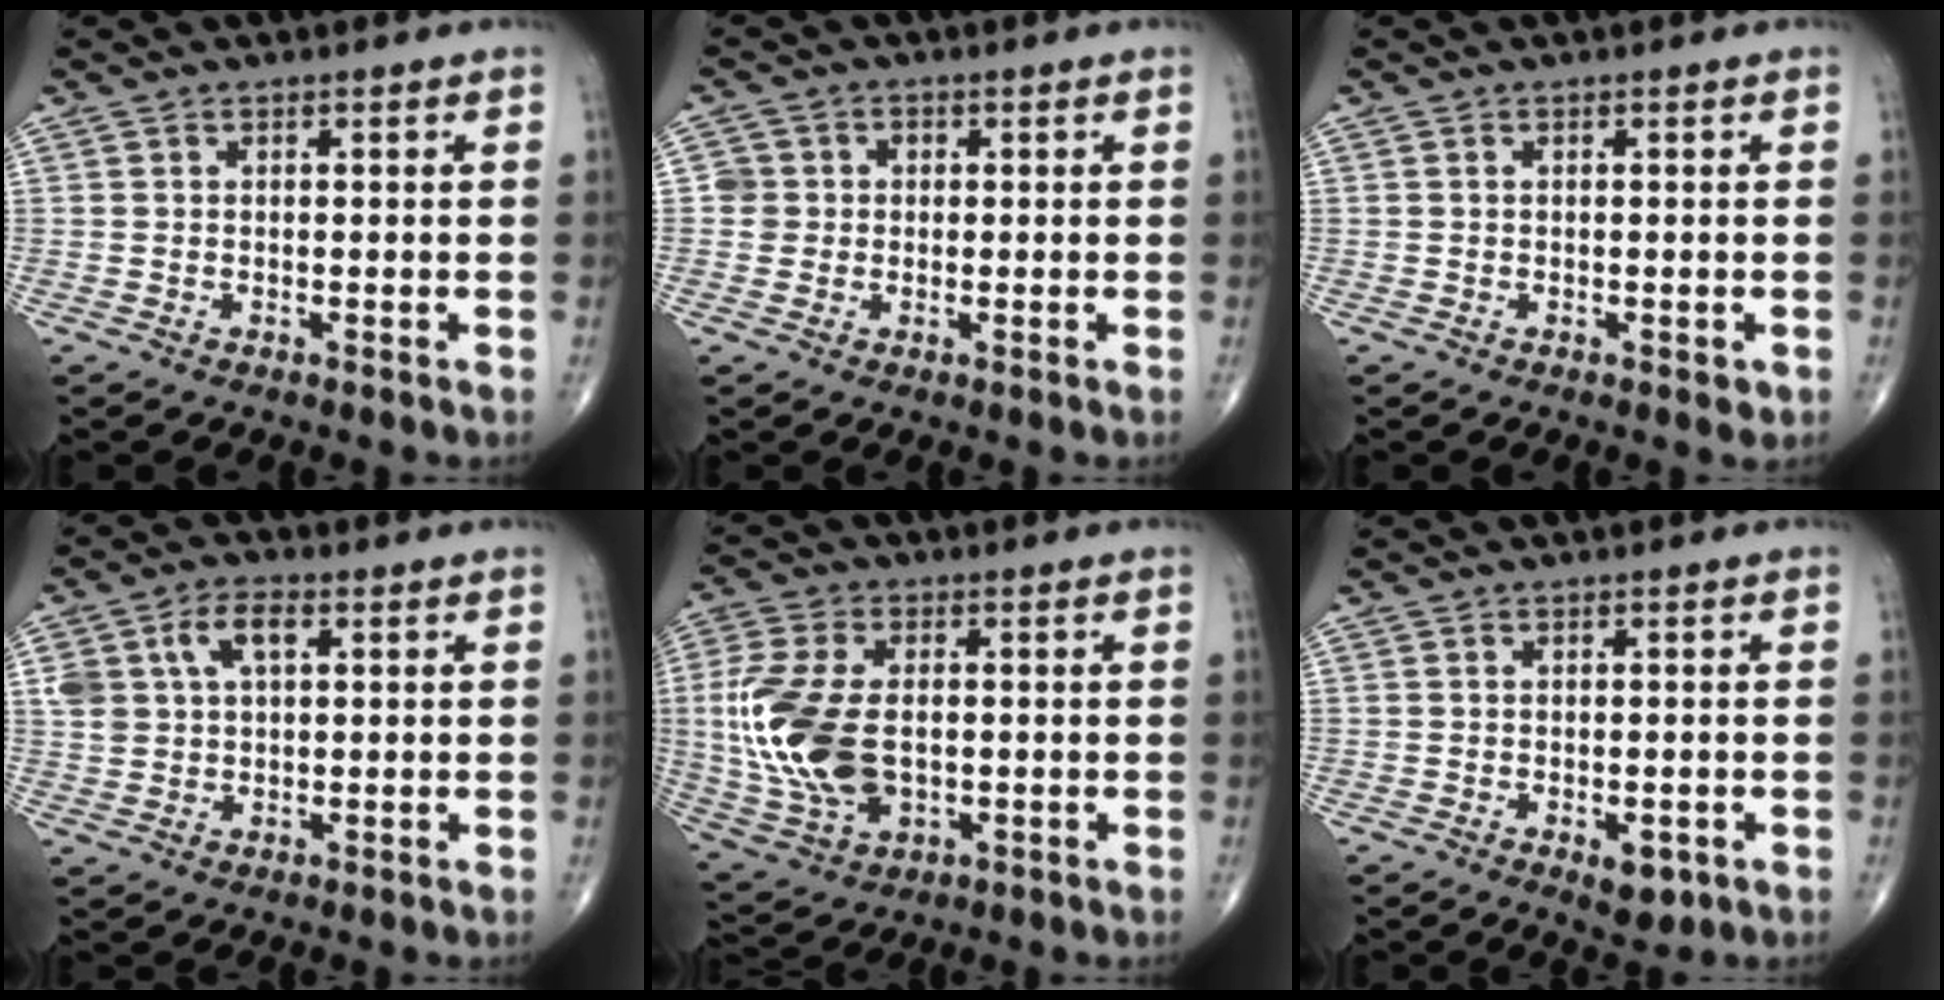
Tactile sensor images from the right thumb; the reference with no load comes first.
{"total": 3.3, "force": [-0.1, 3.3, 0.6], "torque": [0.015, 0.009, -0.008]}
{"total": 1.3, "force": [-0.2, 0.6, 1.1], "torque": [-0.010, -0.002, -0.001]}
{"total": 7.6, "force": [2.4, 4.5, 5.6], "torque": [-0.106, 0.010, 0.046]}
{"total": 16.4, "force": [-0.5, 9.9, 13.1], "torque": [-0.291, -0.007, 0.000]}
{"total": 3.7, "force": [-1.4, 1.9, 2.9], "torque": [-0.028, 0.000, -0.010]}